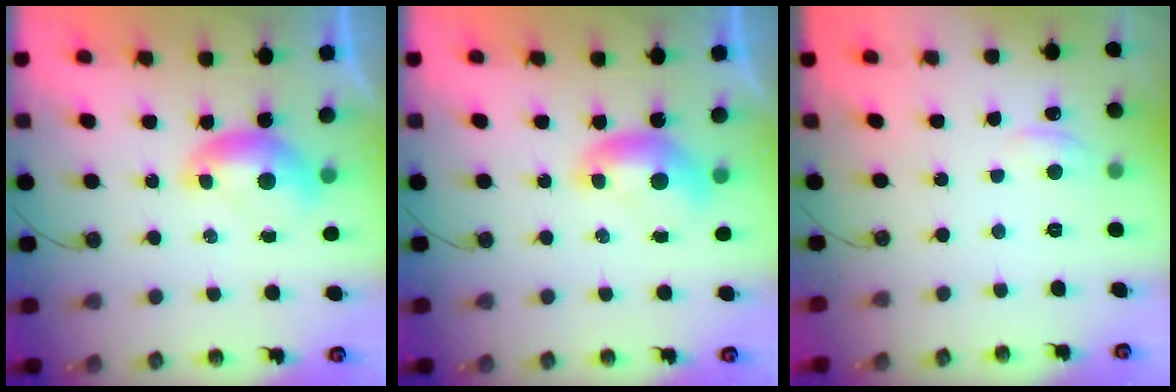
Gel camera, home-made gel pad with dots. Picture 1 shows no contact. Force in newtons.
{"total": 0.0}
{"total": 0.0}